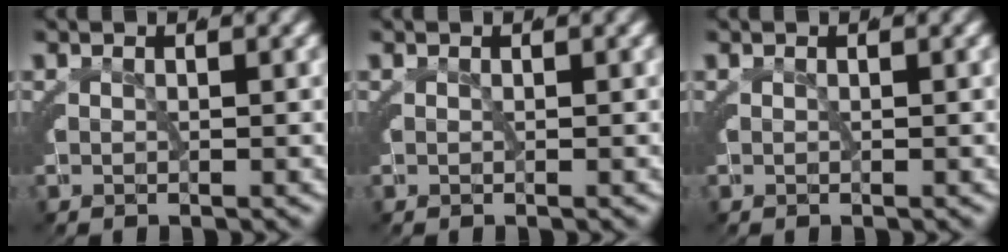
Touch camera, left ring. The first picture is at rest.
{"total": 0.0}
{"total": 0.0}